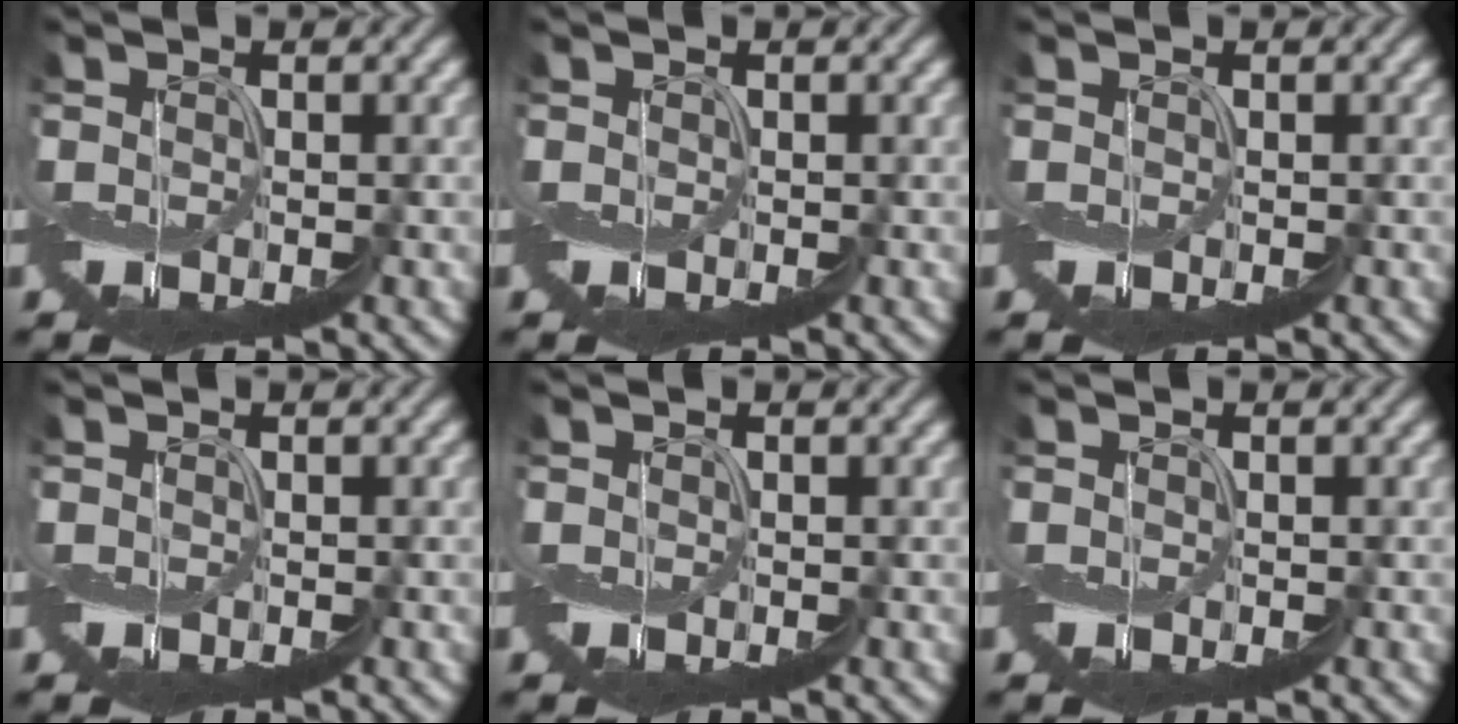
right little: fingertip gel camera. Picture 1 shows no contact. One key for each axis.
{"total": 0.0}
{"total": 0.0}
{"total": 0.0}
{"total": 0.0}
{"total": 0.0}